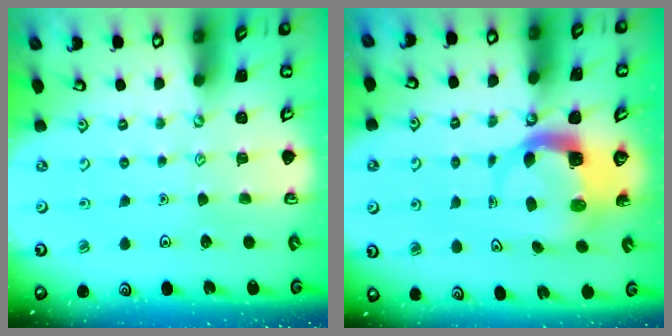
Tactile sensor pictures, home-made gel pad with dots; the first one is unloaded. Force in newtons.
{"total": 5.3, "press": 5.2, "slide": 0.7}